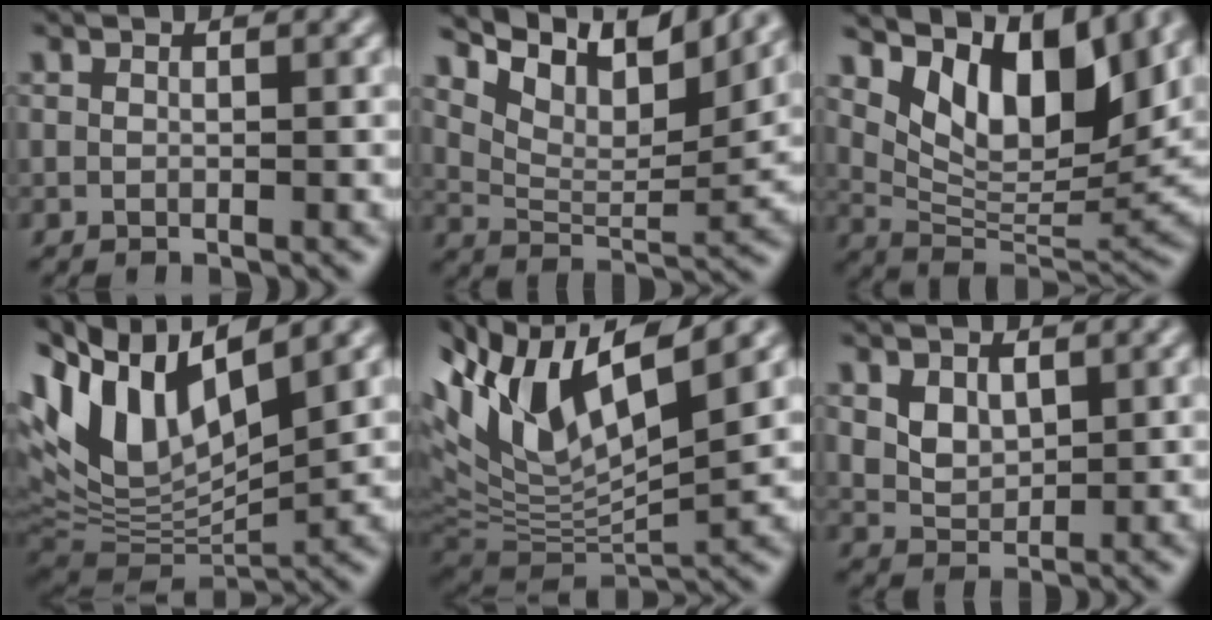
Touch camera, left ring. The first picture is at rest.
{"total": 9.6, "force": [6.6, 3.6, 5.9], "torque": [-0.100, 0.017, 0.121]}
{"total": 10.4, "force": [5.2, 4.7, 7.7], "torque": [-0.127, 0.008, 0.099]}
{"total": 12.3, "force": [4.4, 5.8, 10.0], "torque": [-0.199, 0.024, 0.080]}
{"total": 11.0, "force": [4.2, 4.3, 9.2], "torque": [-0.191, 0.017, 0.080]}
{"total": 2.3, "force": [0.3, 1.7, 1.5], "torque": [-0.032, 0.002, 0.015]}